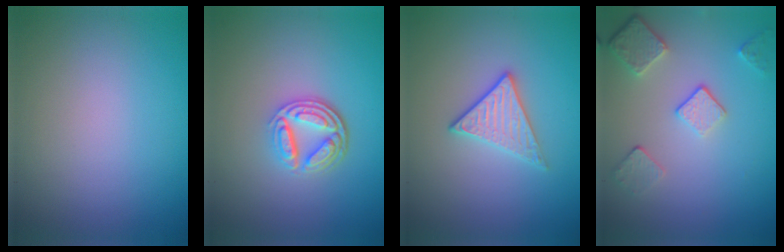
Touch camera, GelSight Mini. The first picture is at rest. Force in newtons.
{"total": 4.6, "press": 3.5, "slide": 3.1}
{"total": 2.8, "press": 2.7, "slide": 0.8}
{"total": 3.5, "press": 2.8, "slide": 2.1}